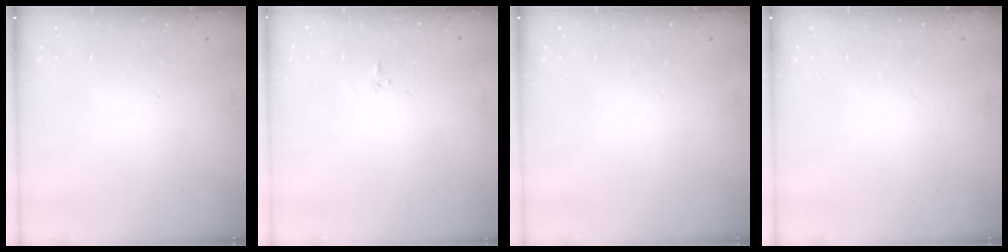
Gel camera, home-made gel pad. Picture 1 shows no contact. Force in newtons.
{"total": 2.2, "press": 2.0, "slide": 0.9}
{"total": 0.0}
{"total": 0.0}